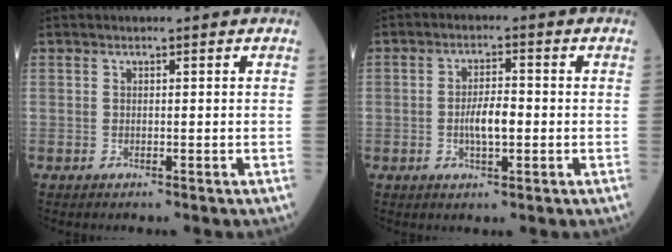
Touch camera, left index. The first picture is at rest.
{"total": 4.5, "force": [-1.2, 1.5, 4.1], "torque": [-0.079, 0.000, -0.027]}